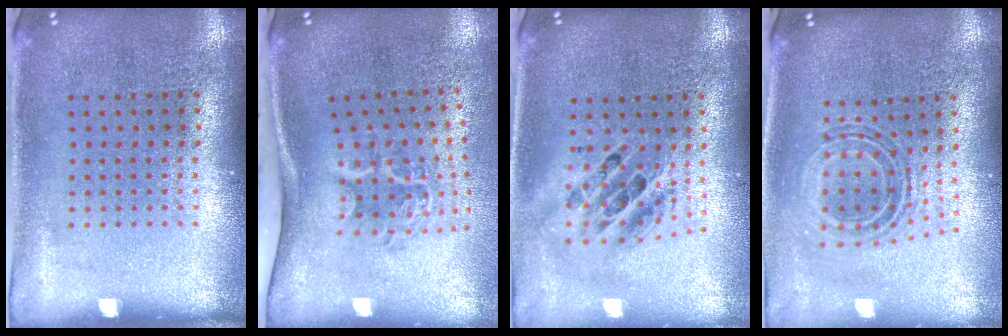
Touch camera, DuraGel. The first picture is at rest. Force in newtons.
{"total": 2.1, "press": 1.4, "slide": 1.6}
{"total": 1.8, "press": 1.5, "slide": 1.1}
{"total": 0.8, "press": 0.8, "slide": 0.3}